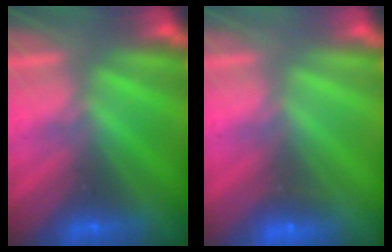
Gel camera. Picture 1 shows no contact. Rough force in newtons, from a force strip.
{"total": 1.9}